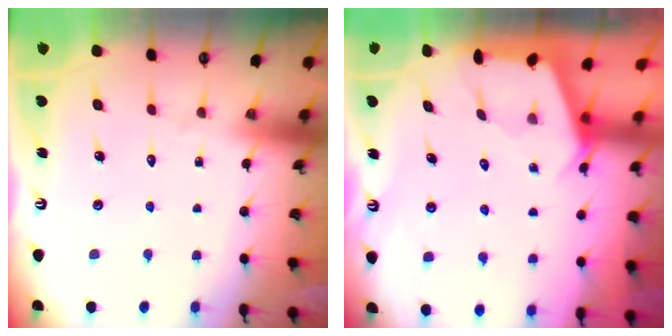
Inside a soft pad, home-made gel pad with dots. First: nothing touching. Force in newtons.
{"total": 2.6, "press": 2.5, "slide": 0.3}